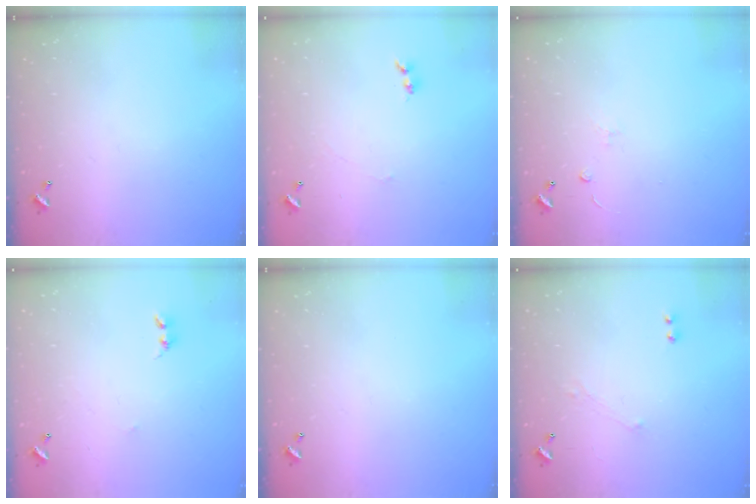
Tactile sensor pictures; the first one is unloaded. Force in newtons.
{"total": 1.2, "press": 1.1, "slide": 0.3}
{"total": 1.6, "press": 1.5, "slide": 0.4}
{"total": 2.8, "press": 2.7, "slide": 0.4}
{"total": 0.0}
{"total": 1.0, "press": 0.9, "slide": 0.5}